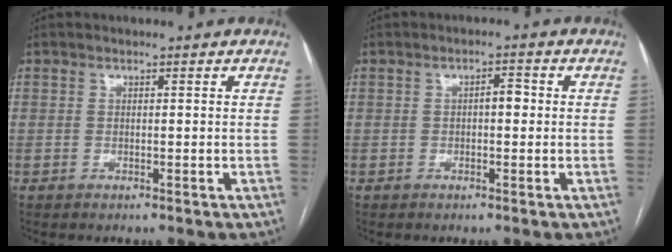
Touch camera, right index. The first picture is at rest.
{"total": 2.2, "force": [0.0, 1.0, 2.0], "torque": [-0.029, 0.014, -0.001]}